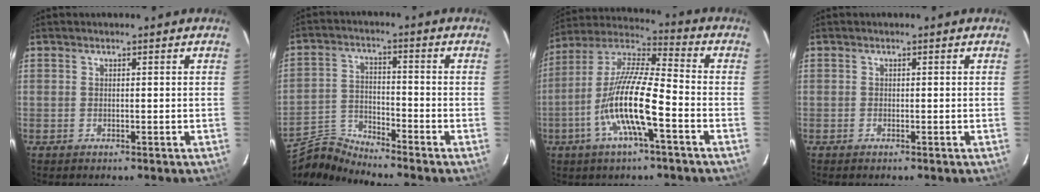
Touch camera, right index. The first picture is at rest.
{"total": 6.8, "force": [-6.7, 1.0, 0.3], "torque": [-0.016, 0.018, -0.147]}
{"total": 14.4, "force": [-5.2, 2.3, 13.2], "torque": [-0.261, -0.005, -0.108]}
{"total": 0.0}